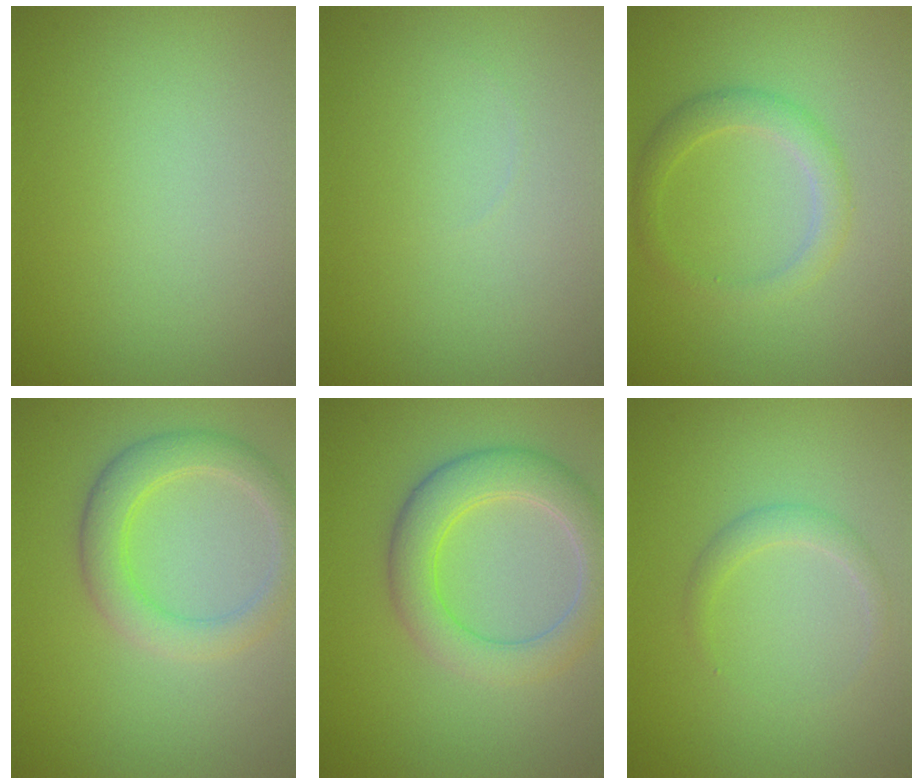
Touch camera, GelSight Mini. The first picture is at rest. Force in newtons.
{"total": 0.0}
{"total": 2.5, "press": 2.5, "slide": 0.2}
{"total": 3.9, "press": 3.9, "slide": 0.5}
{"total": 5.2, "press": 5.2, "slide": 0.3}
{"total": 1.4, "press": 1.4, "slide": 0.1}